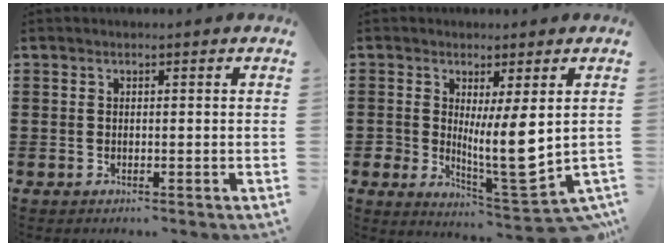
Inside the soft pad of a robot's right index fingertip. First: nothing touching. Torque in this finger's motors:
{"motor_torque": [2.14, 0.00, 0.42, 0.16]}